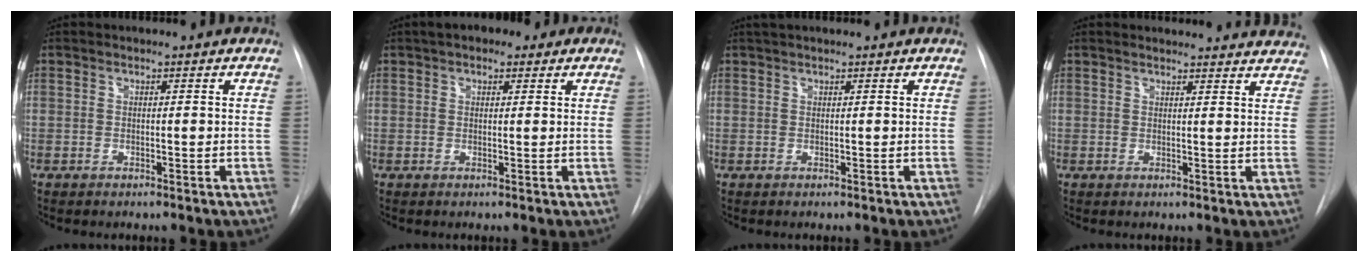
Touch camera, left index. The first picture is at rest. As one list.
[{"total": 4.7, "force": [2.8, 2.4, 2.8], "torque": [-0.042, 0.025, 0.037]}, {"total": 3.2, "force": [2.7, 0.2, 1.5], "torque": [-0.020, 0.037, 0.043]}, {"total": 14.9, "force": [14.4, 2.6, 2.7], "torque": [-0.015, -0.019, 0.149]}]